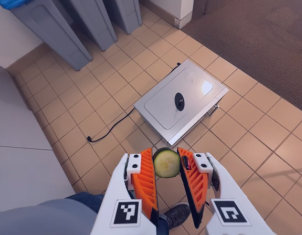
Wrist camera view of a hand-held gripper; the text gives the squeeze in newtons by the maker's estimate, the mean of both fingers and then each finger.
{"total": 6.5, "left": 5.7, "right": 7.3}